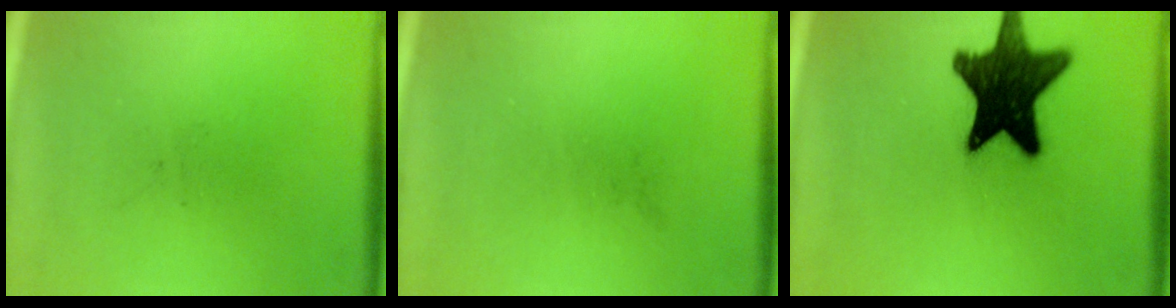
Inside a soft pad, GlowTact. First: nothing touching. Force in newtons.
{"total": 0.0}
{"total": 17.5}